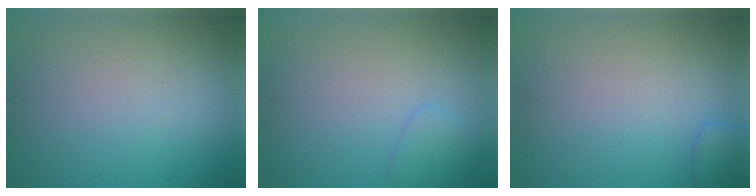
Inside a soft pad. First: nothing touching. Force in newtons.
{"total": 1.5, "press": 1.5, "slide": 0.0}
{"total": 1.9, "press": 1.9, "slide": 0.2}